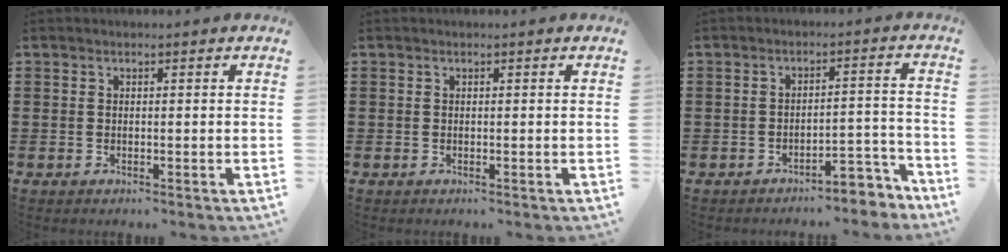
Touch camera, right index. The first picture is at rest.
{"total": 0.0}
{"total": 4.7, "force": [-4.3, 1.1, 1.5], "torque": [-0.027, 0.006, -0.087]}